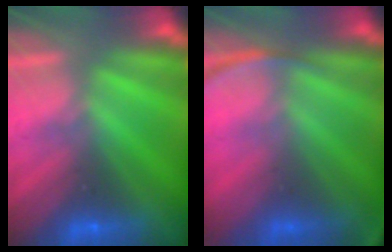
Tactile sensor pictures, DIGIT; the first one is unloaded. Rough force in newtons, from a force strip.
{"total": 2.4}